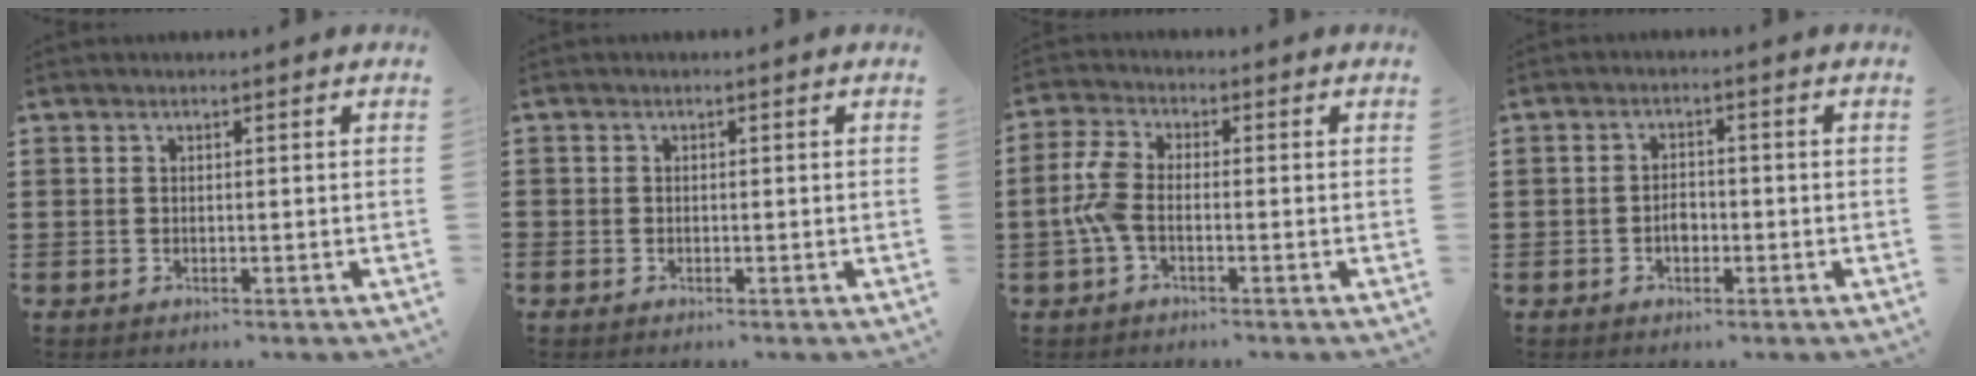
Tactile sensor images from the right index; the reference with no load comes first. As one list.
[{"total": 0.5, "force": [-0.3, 0.4, 0.1], "torque": [-0.002, 0.001, -0.008]}, {"total": 5.0, "force": [-1.2, 2.4, 4.2], "torque": [-0.109, -0.004, -0.031]}, {"total": 2.4, "force": [-0.8, 1.5, 1.7], "torque": [-0.026, -0.002, -0.017]}]